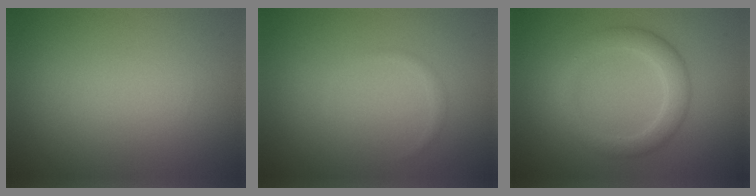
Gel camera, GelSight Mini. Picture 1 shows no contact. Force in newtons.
{"total": 0.6, "press": 0.6, "slide": 0.0}
{"total": 3.4, "press": 3.4, "slide": 0.2}